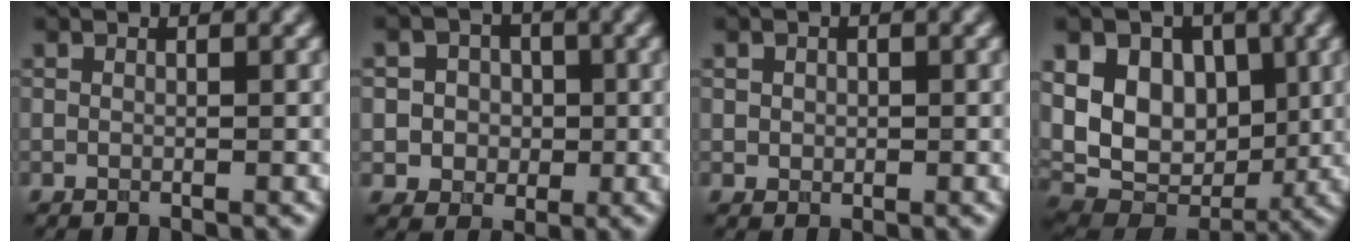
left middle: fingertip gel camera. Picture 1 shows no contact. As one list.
[{"total": 4.0, "force": [0.2, 3.8, 1.2], "torque": [-0.005, 0.011, -0.003]}, {"total": 1.0, "force": [0.2, 1.0, 0.3], "torque": [-0.002, -0.001, 0.006]}, {"total": 12.3, "force": [2.8, 9.0, 7.8], "torque": [-0.133, 0.024, 0.041]}]